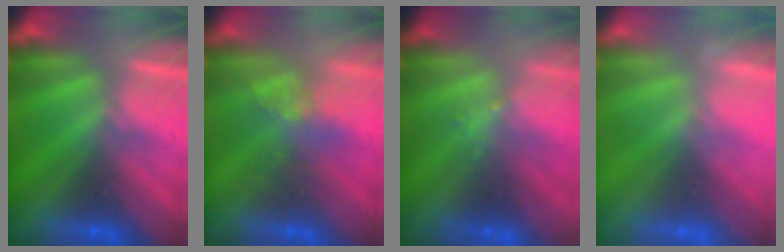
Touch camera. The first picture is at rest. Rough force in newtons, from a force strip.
{"total": 2.4}
{"total": 1.3}
{"total": 2.4}